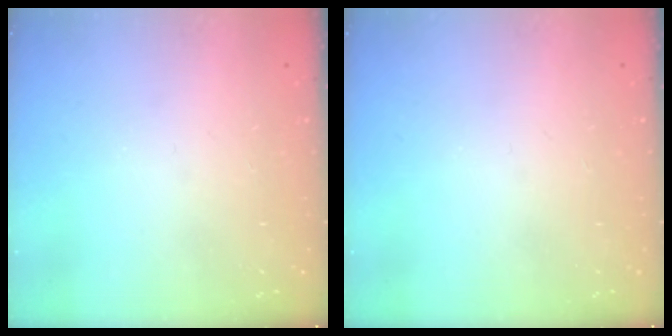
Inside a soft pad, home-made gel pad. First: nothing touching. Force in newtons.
{"total": 0.0}